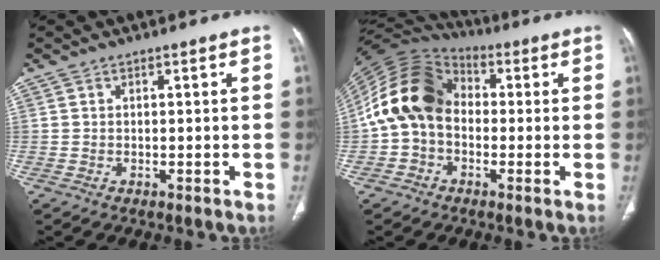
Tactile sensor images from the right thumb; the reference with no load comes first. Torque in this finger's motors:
{"motor_torque": [2.22, 2.78, 1.12, -0.74, 0.26]}